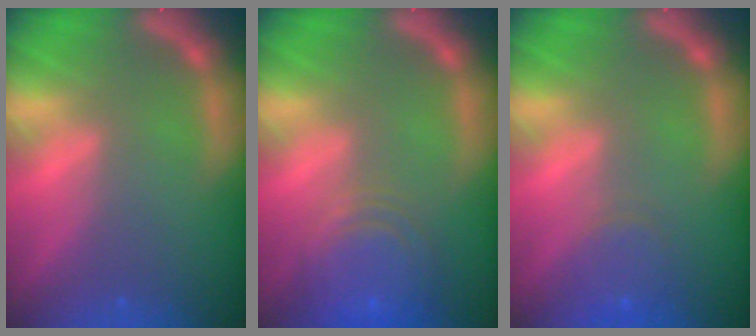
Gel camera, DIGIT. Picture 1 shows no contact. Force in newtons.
{"total": 8.0}
{"total": 3.0}